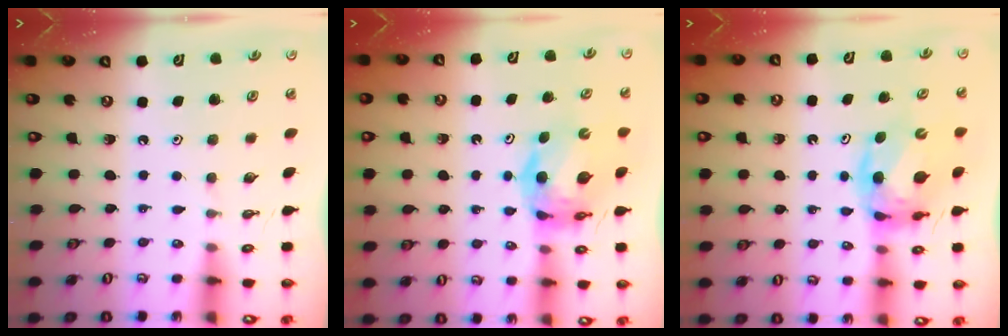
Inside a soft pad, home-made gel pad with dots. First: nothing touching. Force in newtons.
{"total": 6.3, "press": 6.3, "slide": 0.7}
{"total": 7.6, "press": 7.5, "slide": 0.9}